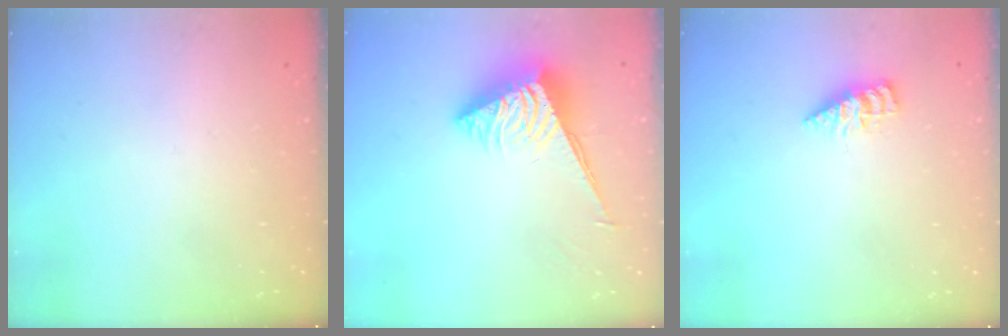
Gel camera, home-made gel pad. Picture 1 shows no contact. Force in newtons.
{"total": 6.1, "press": 6.1, "slide": 0.6}
{"total": 2.9, "press": 2.8, "slide": 0.4}